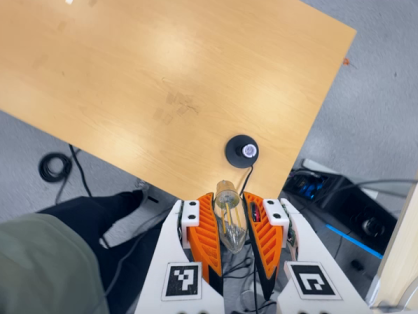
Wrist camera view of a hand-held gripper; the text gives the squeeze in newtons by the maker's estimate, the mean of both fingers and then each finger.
{"total": 21.1, "left": 23.1, "right": 19.2}